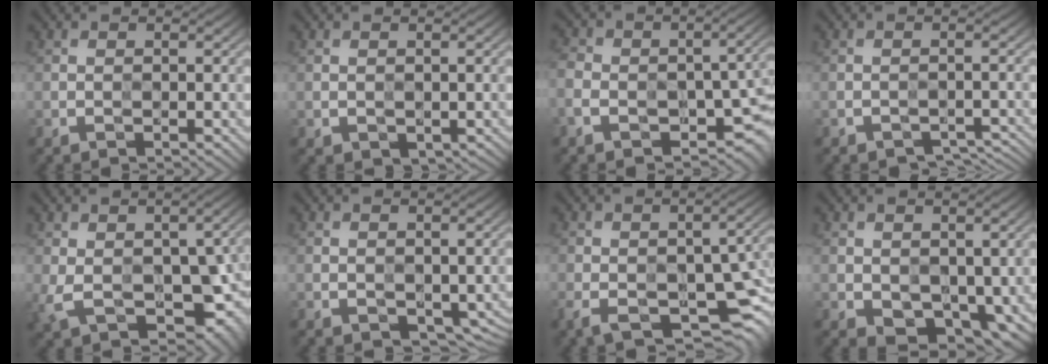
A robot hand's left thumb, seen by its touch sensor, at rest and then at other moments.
{"total": 1.0, "force": [-0.1, 0.8, 0.7], "torque": [-0.016, -0.009, 0.002]}
{"total": 11.0, "force": [-4.2, 7.0, 7.3], "torque": [-0.133, -0.037, -0.072]}
{"total": 3.1, "force": [-2.6, 1.4, 1.0], "torque": [-0.018, 0.000, -0.030]}
{"total": 13.8, "force": [-2.9, 8.1, 10.8], "torque": [-0.201, -0.043, -0.025]}
{"total": 2.9, "force": [-0.5, 1.9, 2.2], "torque": [-0.036, -0.013, -0.002]}
{"total": 12.4, "force": [-4.7, 6.7, 9.3], "torque": [-0.139, -0.038, -0.063]}
{"total": 5.7, "force": [-0.1, 3.8, 4.2], "torque": [-0.076, -0.021, 0.004]}